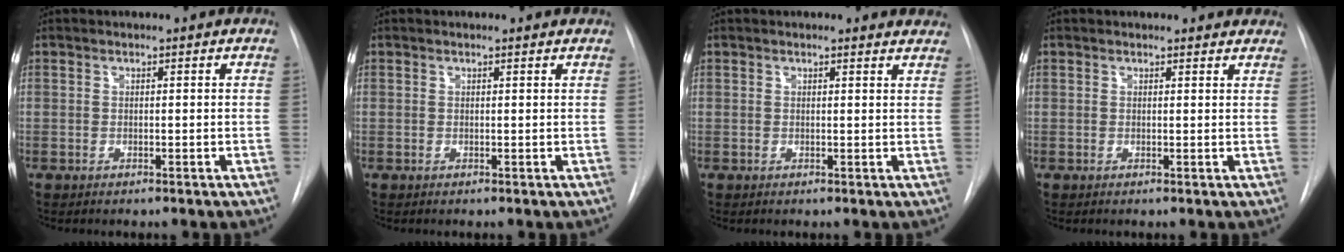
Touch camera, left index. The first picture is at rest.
{"total": 1.5, "force": [1.5, 0.1, 0.1], "torque": [-0.012, 0.002, 0.014]}
{"total": 5.5, "force": [5.3, 1.3, 0.0], "torque": [0.023, -0.032, 0.026]}
{"total": 5.7, "force": [5.4, 1.6, 0.9], "torque": [0.006, 0.002, 0.041]}